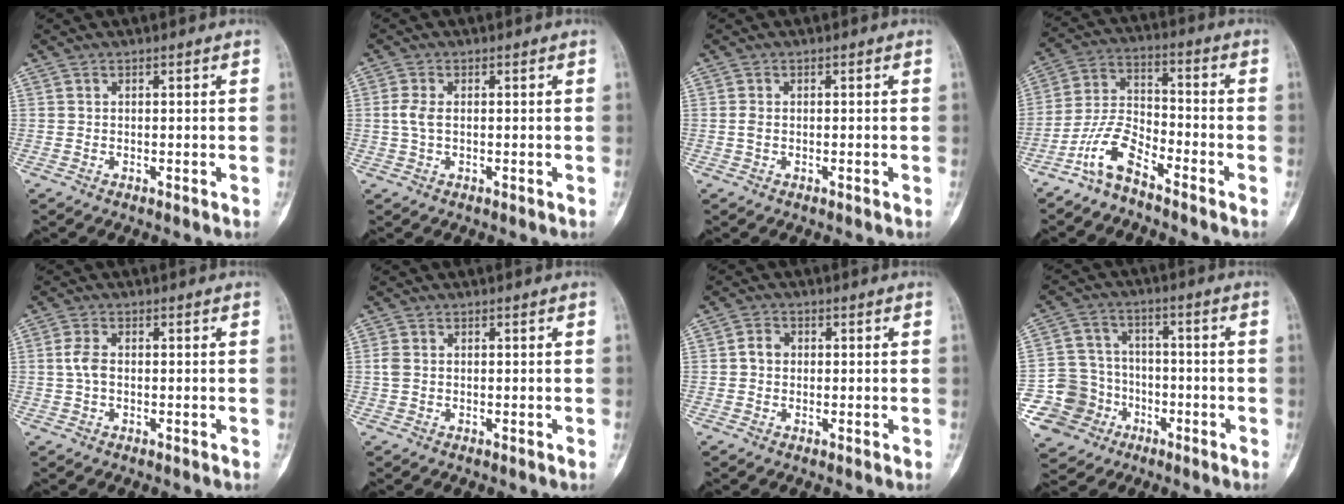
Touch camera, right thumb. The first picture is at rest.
{"total": 2.7, "force": [0.1, 1.4, 2.3], "torque": [-0.060, 0.003, -0.002]}
{"total": 1.0, "force": [-0.2, 0.5, 0.8], "torque": [-0.025, 0.001, -0.005]}
{"total": 8.3, "force": [-6.1, 2.9, 4.8], "torque": [-0.103, 0.058, -0.130]}
{"total": 3.0, "force": [-0.1, 1.7, 2.5], "torque": [-0.056, 0.007, -0.005]}
{"total": 1.6, "force": [0.0, 1.2, 1.1], "torque": [-0.035, 0.000, -0.002]}
{"total": 2.6, "force": [0.0, 2.2, 1.4], "torque": [-0.016, 0.009, -0.004]}
{"total": 12.6, "force": [-4.8, 11.3, 2.6], "torque": [-0.035, 0.053, -0.074]}